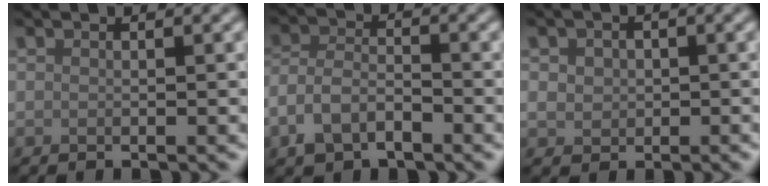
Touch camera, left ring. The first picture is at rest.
{"total": 3.7, "force": [-2.2, 2.0, 2.3], "torque": [-0.043, 0.004, -0.052]}
{"total": 2.1, "force": [0.1, 1.8, 1.0], "torque": [-0.015, -0.003, 0.000]}